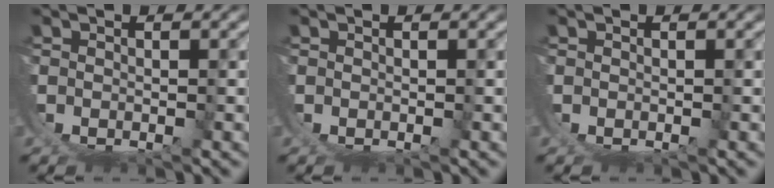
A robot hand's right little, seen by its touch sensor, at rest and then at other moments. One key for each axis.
{"total": 0.0}
{"total": 0.0}